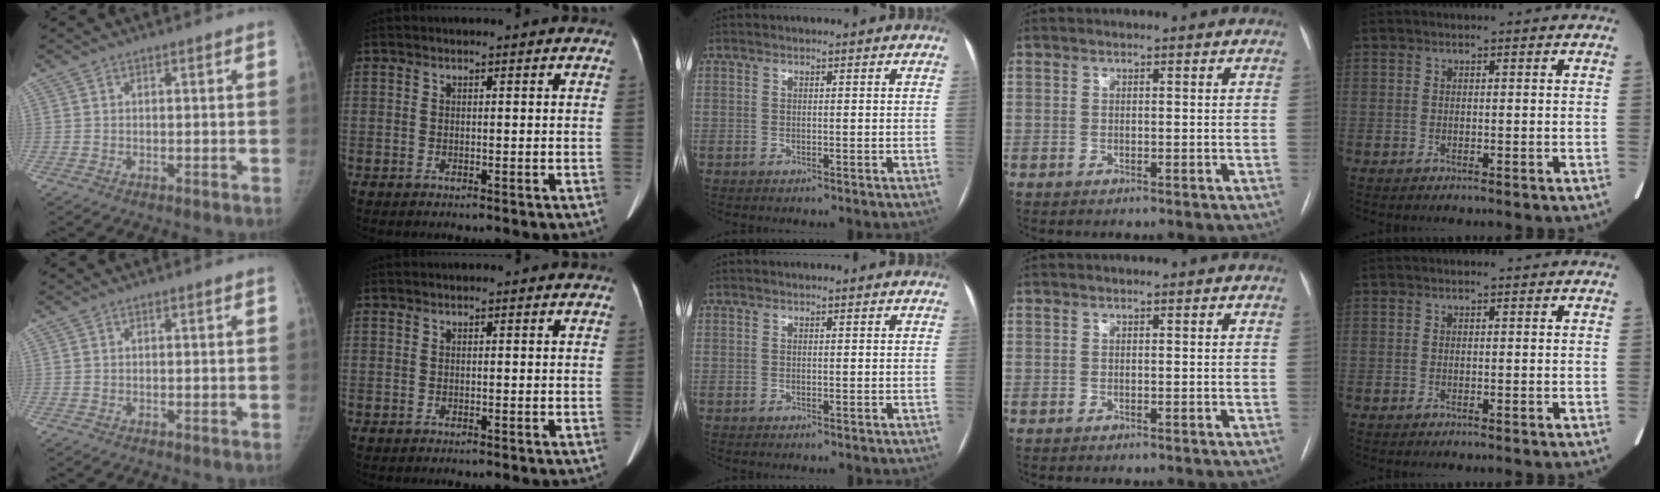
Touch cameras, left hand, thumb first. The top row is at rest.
{}